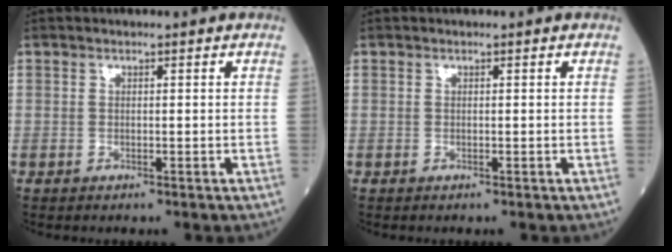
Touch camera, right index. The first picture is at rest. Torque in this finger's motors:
{"motor_torque": [0.00, 0.00, 0.00, 0.00]}